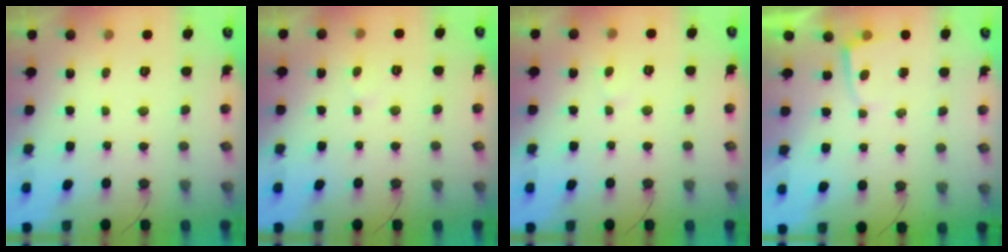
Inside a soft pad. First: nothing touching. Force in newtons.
{"total": 2.5, "press": 2.5, "slide": 0.2}
{"total": 2.5, "press": 2.5, "slide": 0.2}
{"total": 1.0, "press": 1.0, "slide": 0.3}